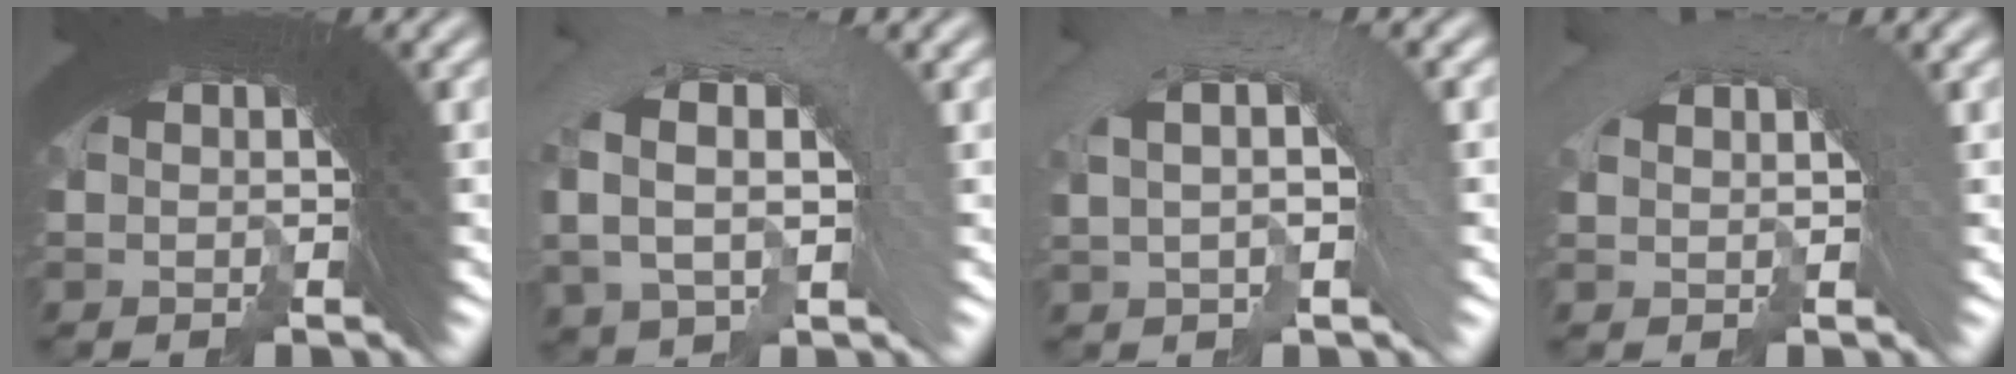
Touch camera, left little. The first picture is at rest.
{"total": 5.1, "force": [-2.8, 4.0, 1.2], "torque": [-0.032, 0.007, -0.052]}
{"total": 3.7, "force": [-2.8, 2.5, 0.5], "torque": [0.001, 0.020, -0.056]}
{"total": 2.8, "force": [-2.4, 1.1, -0.9], "torque": [0.012, -0.005, -0.036]}